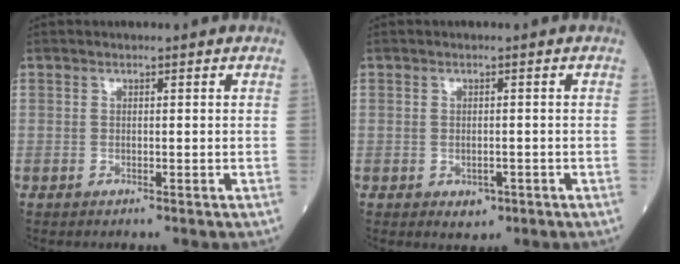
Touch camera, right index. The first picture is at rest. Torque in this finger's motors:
{"motor_torque": [0.37, -0.11, 0.06, 0.01]}